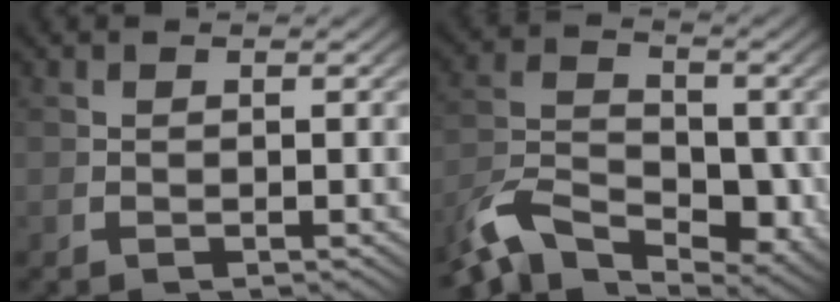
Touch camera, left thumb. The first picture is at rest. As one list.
[{"total": 8.3, "force": [-3.1, 5.0, 5.9], "torque": [-0.105, -0.035, -0.047]}]